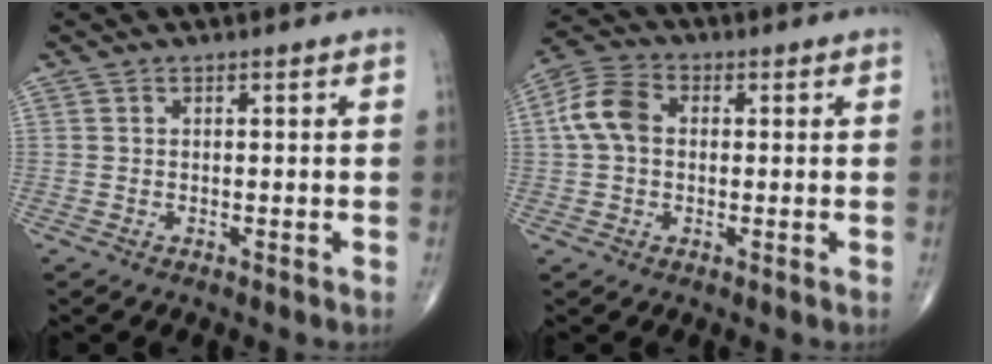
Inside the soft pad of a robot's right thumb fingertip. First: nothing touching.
{"total": 7.7, "force": [0.7, 5.4, 5.4], "torque": [-0.109, 0.023, 0.005]}